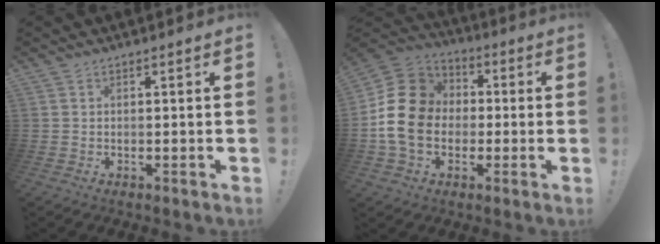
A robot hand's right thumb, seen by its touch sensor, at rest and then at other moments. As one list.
[{"total": 17.8, "force": [-0.4, 14.8, 10.0], "torque": [-0.166, 0.023, 0.003]}]